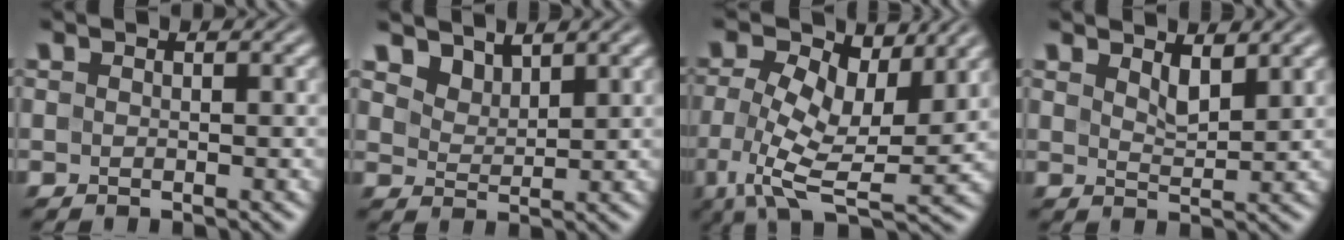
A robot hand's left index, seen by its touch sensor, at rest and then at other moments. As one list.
[{"total": 2.8, "force": [2.4, 1.2, 0.9], "torque": [-0.032, -0.015, 0.060]}, {"total": 9.2, "force": [1.5, 5.0, 7.6], "torque": [-0.156, -0.004, 0.026]}, {"total": 2.2, "force": [1.4, 0.7, 1.5], "torque": [-0.032, -0.006, 0.029]}]